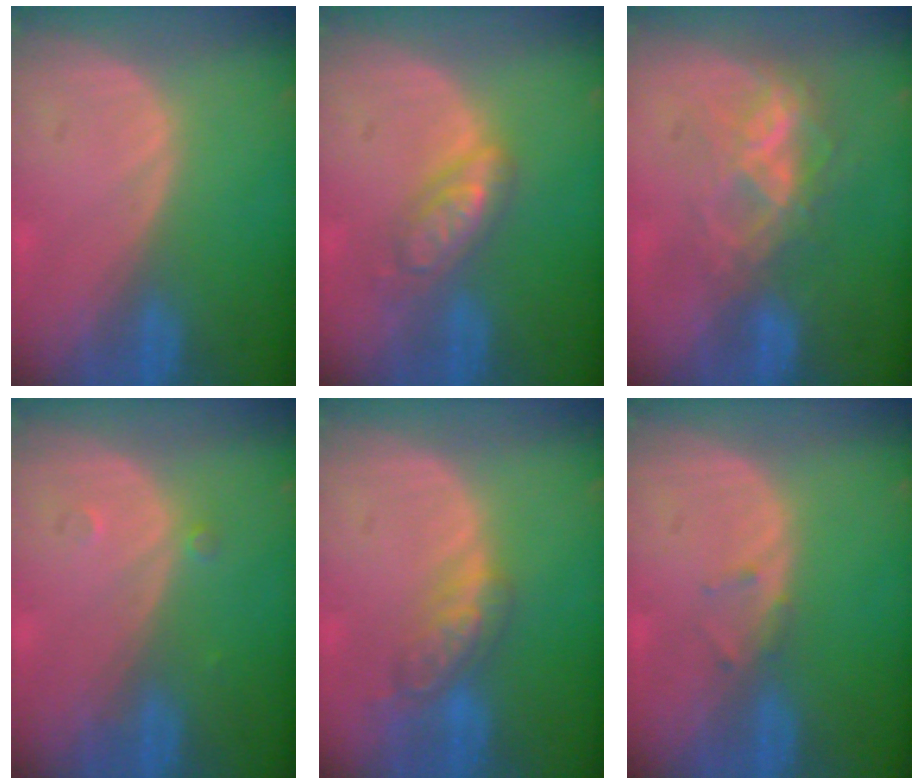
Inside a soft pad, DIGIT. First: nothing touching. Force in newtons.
{"total": 4.9, "press": 4.9, "slide": 0.1}
{"total": 7.2, "press": 6.1, "slide": 3.8}
{"total": 0.8, "press": 0.8, "slide": 0.1}
{"total": 5.7, "press": 5.0, "slide": 2.6}
{"total": 1.1, "press": 1.0, "slide": 0.2}